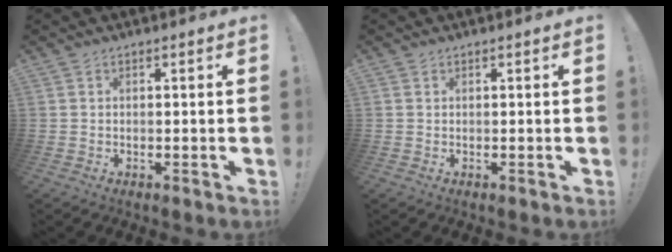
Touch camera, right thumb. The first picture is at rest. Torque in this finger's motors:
{"motor_torque": [0.06, -0.25, -0.06, 0.16, 0.05]}